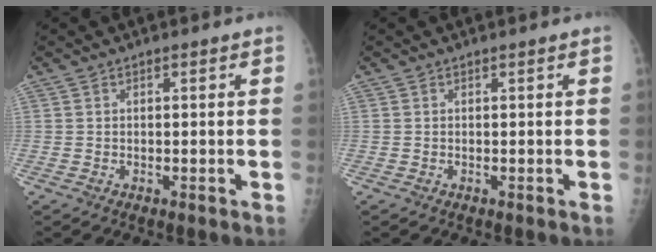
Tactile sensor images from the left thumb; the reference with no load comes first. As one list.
[{"total": 0.0}]